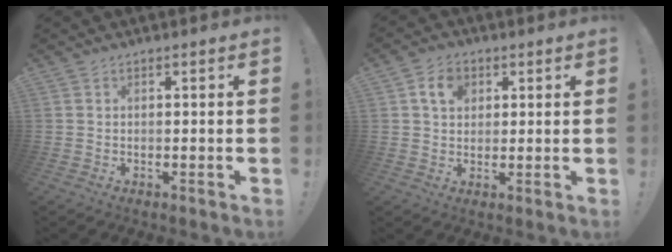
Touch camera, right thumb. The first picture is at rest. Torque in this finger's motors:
{"motor_torque": [-0.15, 0.15, 0.33, -0.31, 0.00]}